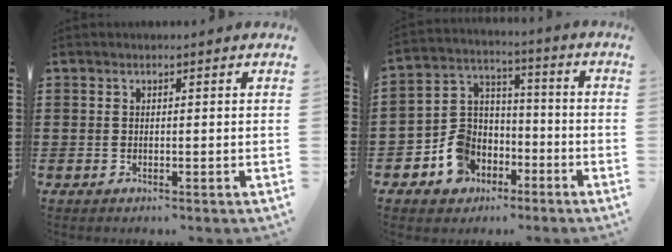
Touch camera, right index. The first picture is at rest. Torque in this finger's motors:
{"motor_torque": [1.60, -0.28, 0.57, 0.10]}